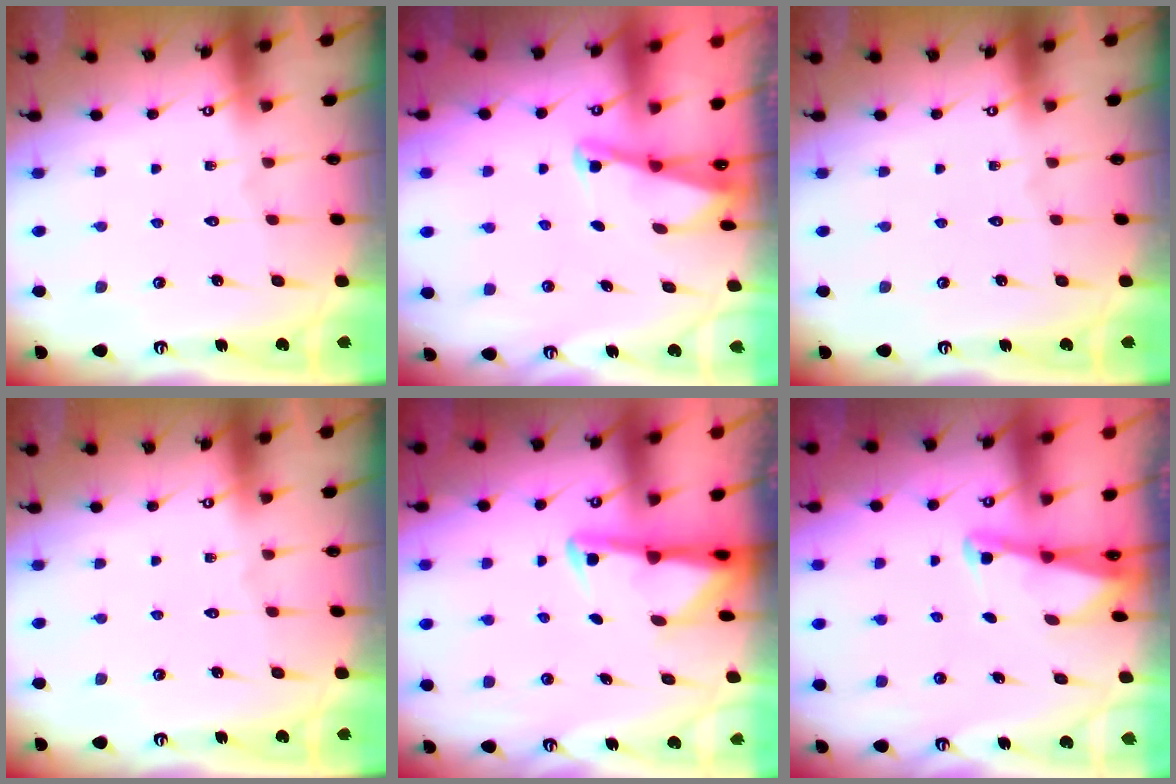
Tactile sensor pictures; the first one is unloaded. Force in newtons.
{"total": 1.9, "press": 1.9, "slide": 0.4}
{"total": 0.0}
{"total": 0.0}
{"total": 2.8, "press": 2.7, "slide": 0.7}
{"total": 2.2, "press": 2.2, "slide": 0.3}